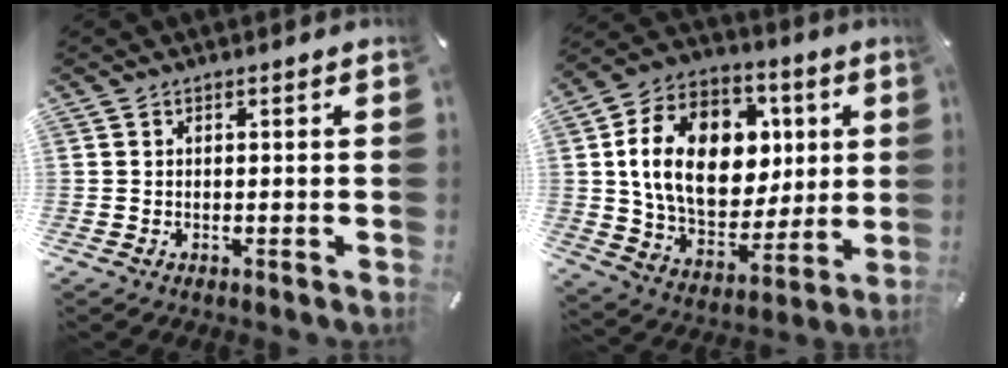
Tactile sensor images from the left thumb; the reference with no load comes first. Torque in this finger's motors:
{"motor_torque": [2.29, 2.72, 1.81, -0.96, 0.86]}